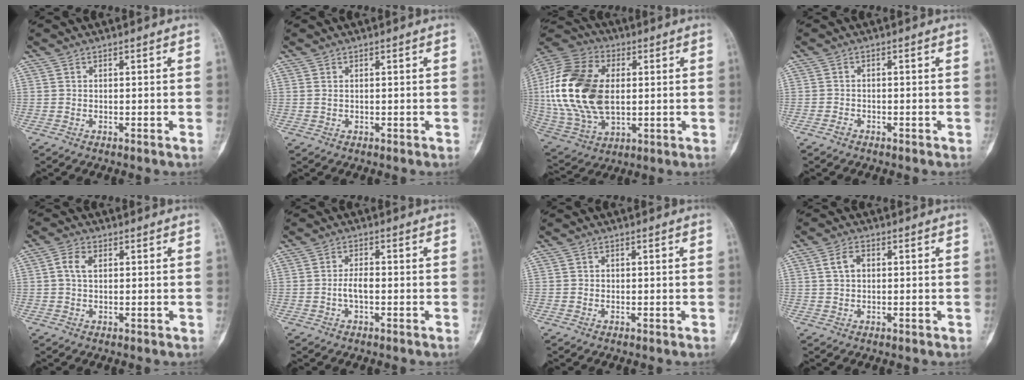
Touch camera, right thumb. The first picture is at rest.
{"total": 0.7, "force": [0.1, 0.6, 0.4], "torque": [-0.006, 0.000, 0.001]}
{"total": 24.1, "force": [1.7, 15.2, 18.6], "torque": [-0.378, -0.006, 0.036]}
{"total": 1.5, "force": [-1.1, 1.0, 0.3], "torque": [-0.006, 0.005, -0.023]}
{"total": 3.6, "force": [0.6, 2.5, 2.6], "torque": [-0.050, 0.007, 0.006]}
{"total": 3.1, "force": [-0.8, 1.5, 2.6], "torque": [-0.047, 0.011, -0.019]}
{"total": 1.3, "force": [-0.2, 1.2, 0.2], "torque": [0.010, 0.006, -0.005]}
{"total": 3.8, "force": [0.6, 2.7, 2.6], "torque": [-0.045, 0.008, 0.006]}